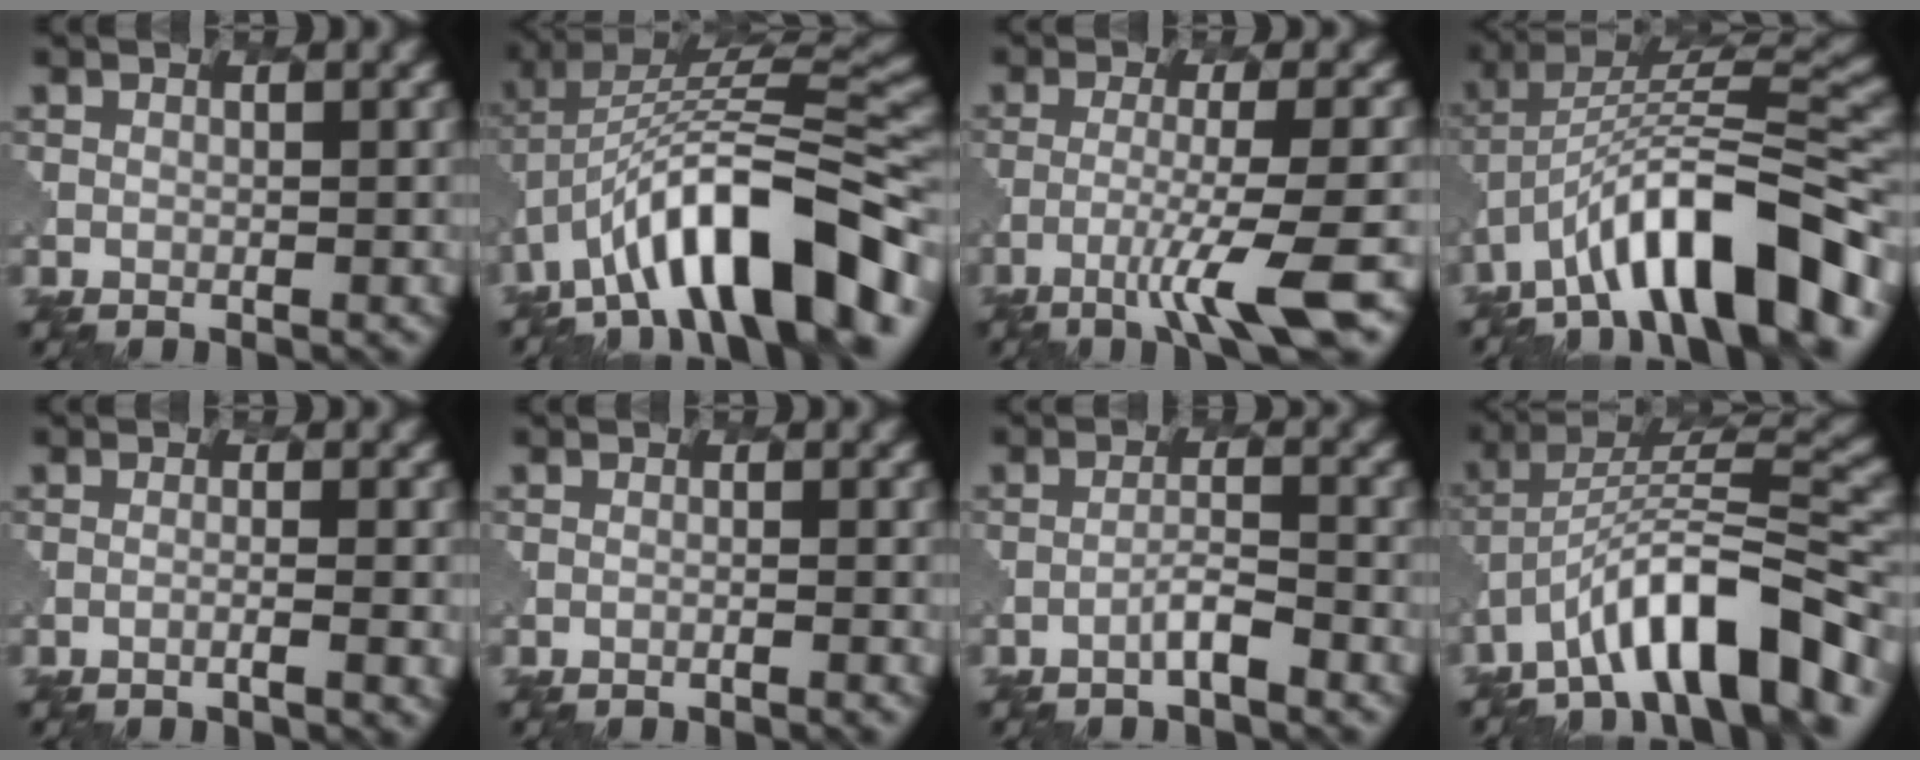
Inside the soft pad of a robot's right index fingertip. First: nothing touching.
{"total": 12.8, "force": [-6.8, 4.3, 9.9], "torque": [-0.152, 0.027, -0.111]}
{"total": 7.0, "force": [-3.8, 0.7, 5.9], "torque": [-0.091, -0.001, -0.067]}
{"total": 12.1, "force": [-7.4, 3.4, 8.9], "torque": [-0.125, 0.027, -0.126]}
{"total": 2.0, "force": [-0.7, 0.4, 1.8], "torque": [-0.021, 0.004, -0.020]}
{"total": 0.9, "force": [-0.4, 0.3, 0.8], "torque": [-0.003, 0.001, -0.016]}
{"total": 1.9, "force": [-1.3, 0.1, 1.3], "torque": [-0.024, 0.009, -0.027]}
{"total": 10.4, "force": [-6.7, 3.1, 7.4], "torque": [-0.101, 0.019, -0.122]}